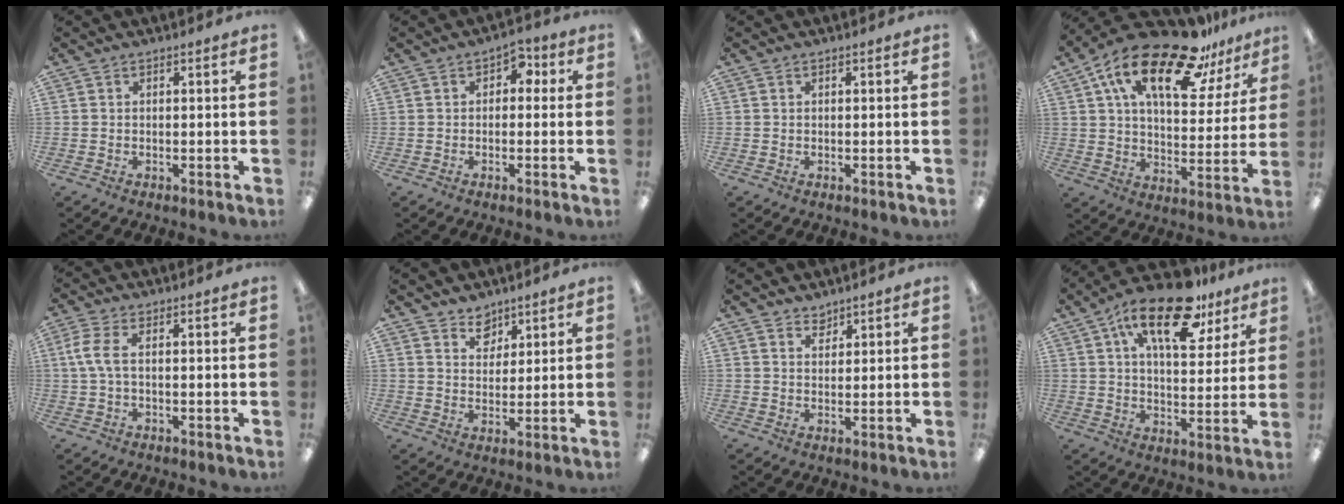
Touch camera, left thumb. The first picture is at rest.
{"total": 3.4, "force": [0.3, 2.5, 2.2], "torque": [-0.029, 0.007, -0.001]}
{"total": 0.0}
{"total": 22.9, "force": [14.2, 9.2, 15.4], "torque": [-0.254, -0.077, 0.240]}
{"total": 5.6, "force": [0.2, 2.3, 5.2], "torque": [-0.116, 0.002, 0.000]}
{"total": 5.4, "force": [4.2, 3.3, 0.4], "torque": [-0.002, -0.023, 0.075]}
{"total": 2.6, "force": [2.4, 1.2, 0.0], "torque": [0.005, -0.013, 0.045]}
{"total": 19.0, "force": [11.3, 8.1, 13.0], "torque": [-0.201, -0.045, 0.185]}